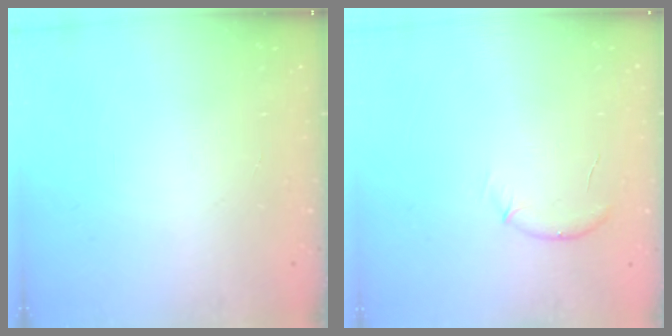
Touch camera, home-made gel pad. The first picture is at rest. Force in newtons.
{"total": 7.0, "press": 6.8, "slide": 1.5}